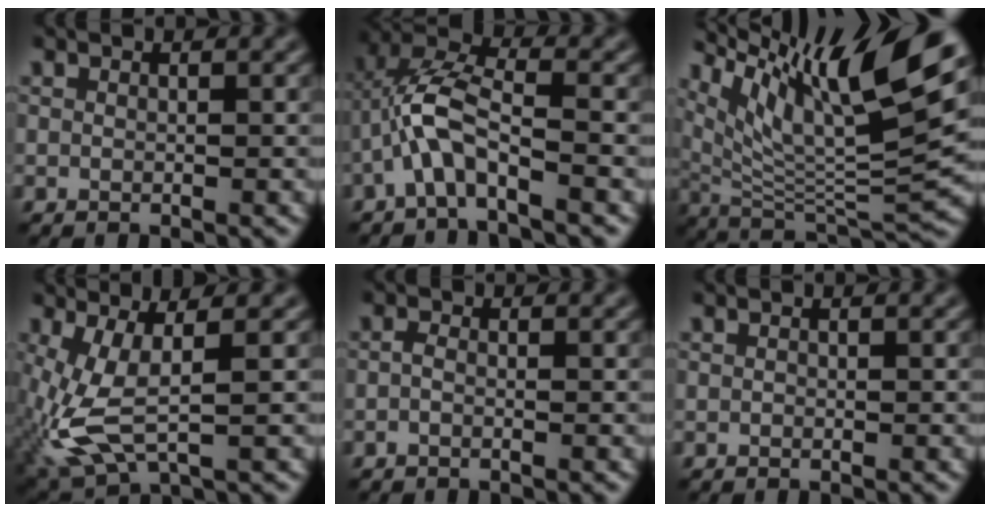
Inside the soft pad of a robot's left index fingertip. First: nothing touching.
{"total": 5.2, "force": [-2.3, 1.6, 4.4], "torque": [-0.096, 0.019, -0.050]}
{"total": 13.3, "force": [7.6, 3.0, 10.4], "torque": [-0.189, 0.011, 0.151]}
{"total": 6.2, "force": [-1.1, 2.3, 5.6], "torque": [-0.153, -0.010, -0.018]}
{"total": 0.8, "force": [-0.5, 0.3, 0.5], "torque": [-0.013, -0.002, -0.013]}
{"total": 0.0}